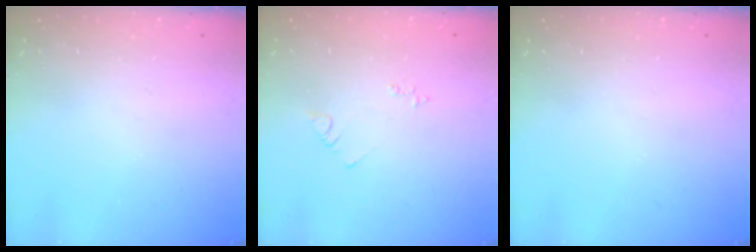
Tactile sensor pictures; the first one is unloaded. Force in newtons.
{"total": 3.9, "press": 3.8, "slide": 0.7}
{"total": 0.0}